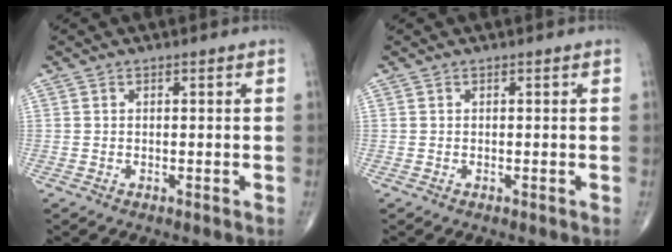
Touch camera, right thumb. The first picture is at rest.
{"total": 0.0}